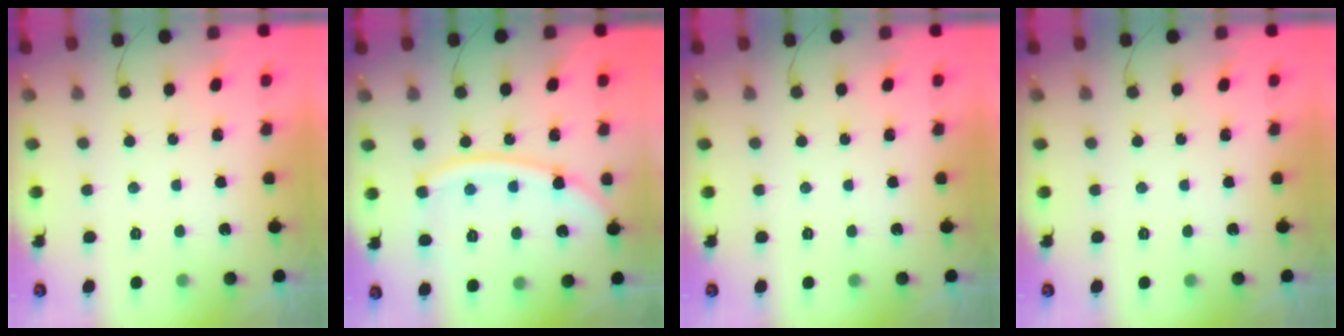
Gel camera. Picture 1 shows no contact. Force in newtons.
{"total": 12.0, "press": 11.9, "slide": 1.5}
{"total": 0.0}
{"total": 0.0}